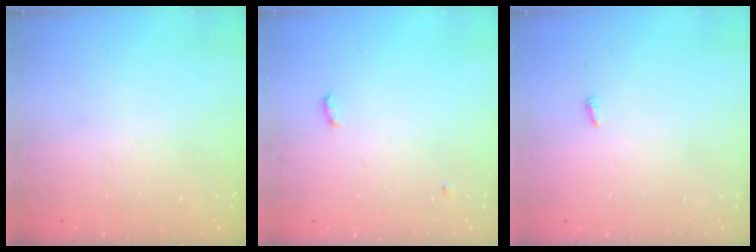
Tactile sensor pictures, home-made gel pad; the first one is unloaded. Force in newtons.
{"total": 7.6, "press": 4.2, "slide": 6.4}
{"total": 3.4, "press": 3.3, "slide": 0.6}